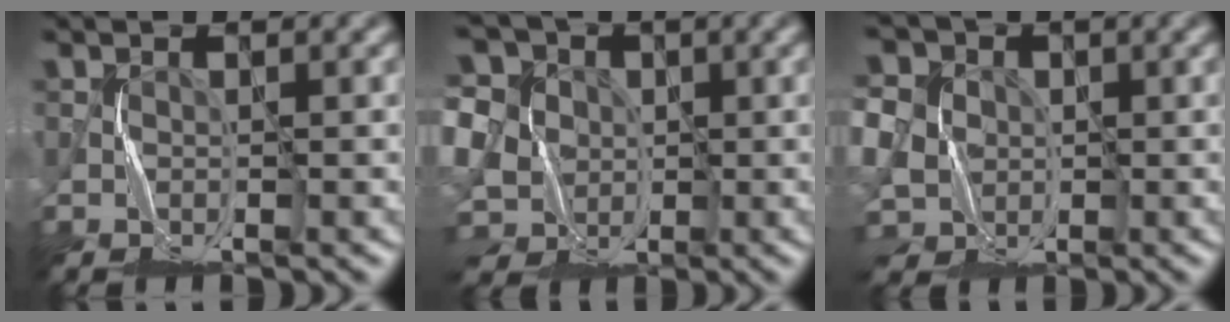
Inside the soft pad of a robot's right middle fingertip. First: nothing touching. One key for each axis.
{"total": 12.7, "fx": 3.0, "fy": 10.8, "fz": 5.9, "tx": -0.155, "ty": 0.035, "tz": 0.021}
{"total": 10.6, "fx": 1.8, "fy": 9.7, "fz": 3.9, "tx": -0.119, "ty": 0.025, "tz": 0.008}